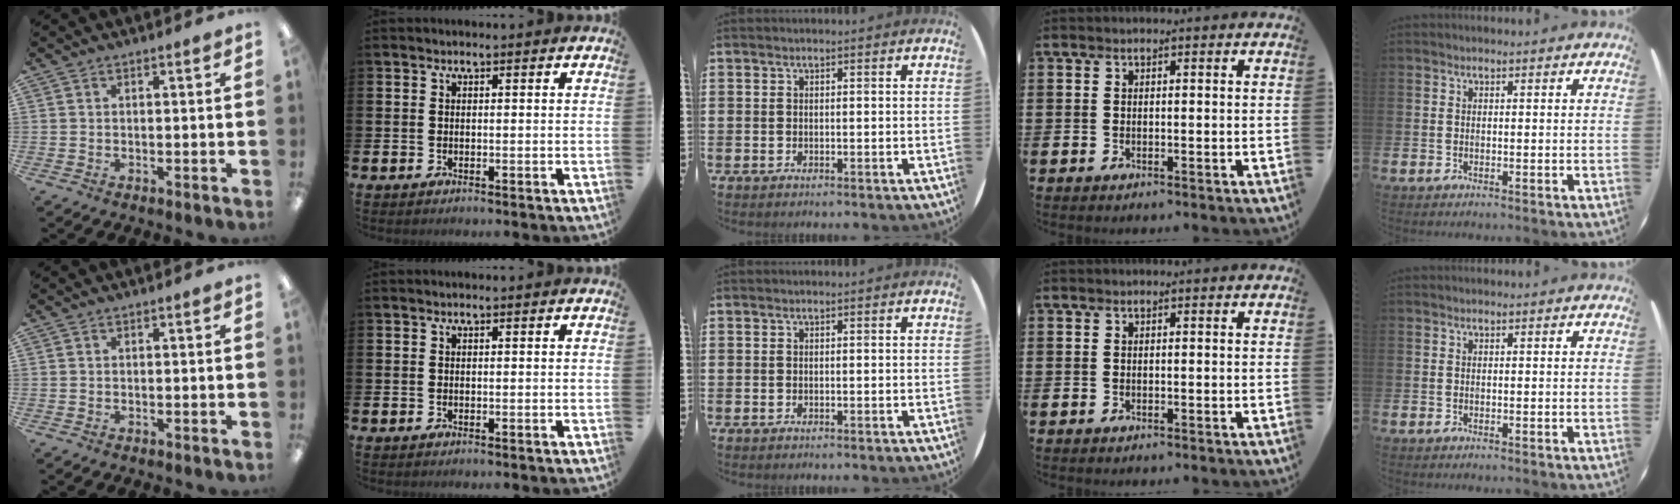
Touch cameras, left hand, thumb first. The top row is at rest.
{}